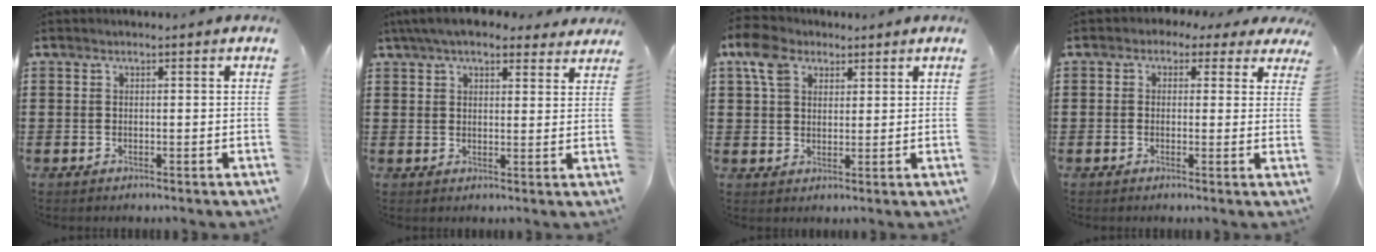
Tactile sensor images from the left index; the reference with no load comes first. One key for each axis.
{"total": 6.0, "fx": 5.0, "fy": 1.4, "fz": 2.9, "tx": -0.069, "ty": -0.004, "tz": 0.093}
{"total": 6.4, "fx": 3.6, "fy": 4.6, "fz": 2.6, "tx": -0.074, "ty": 0.014, "tz": 0.068}
{"total": 1.7, "fx": 0.3, "fy": 1.6, "fz": 0.7, "tx": -0.020, "ty": 0.011, "tz": 0.002}